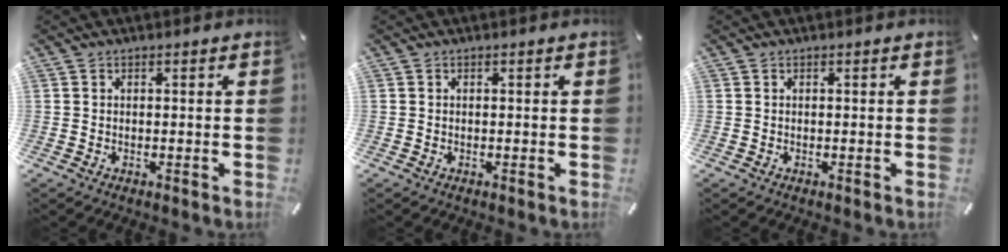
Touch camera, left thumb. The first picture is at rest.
{"total": 0.0}
{"total": 0.0}